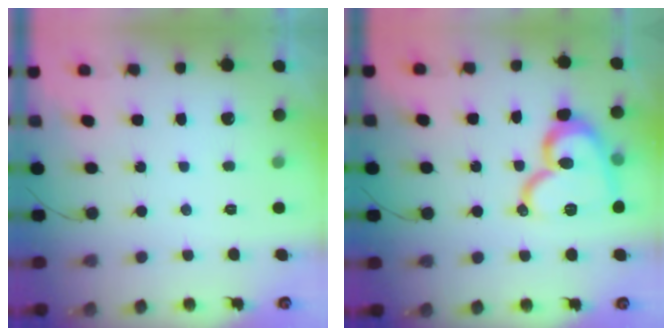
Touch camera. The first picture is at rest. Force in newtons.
{"total": 17.1, "press": 17.0, "slide": 0.9}